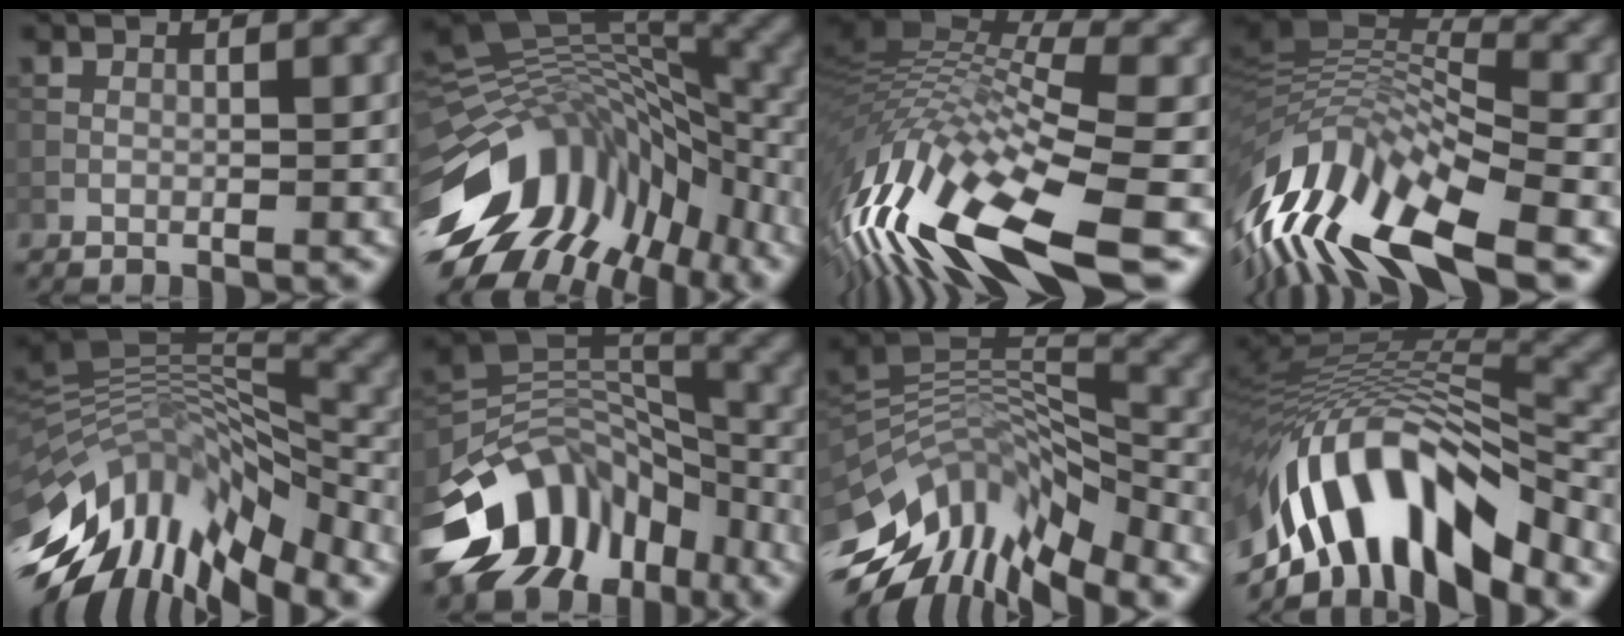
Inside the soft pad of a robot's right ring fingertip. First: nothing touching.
{"total": 15.1, "force": [-6.9, 8.7, 10.3], "torque": [-0.207, 0.006, -0.122]}
{"total": 15.9, "force": [-5.3, 4.9, 14.2], "torque": [-0.293, 0.002, -0.084]}
{"total": 14.1, "force": [-6.0, 5.3, 11.6], "torque": [-0.228, 0.020, -0.110]}
{"total": 14.3, "force": [-7.3, 6.1, 10.6], "torque": [-0.205, 0.014, -0.135]}
{"total": 11.8, "force": [-6.2, 8.1, 6.0], "torque": [-0.105, 0.019, -0.120]}
{"total": 12.4, "force": [-7.9, 5.4, 7.8], "torque": [-0.159, 0.017, -0.144]}
{"total": 14.8, "force": [-7.6, 6.0, 11.2], "torque": [-0.216, 0.021, -0.126]}